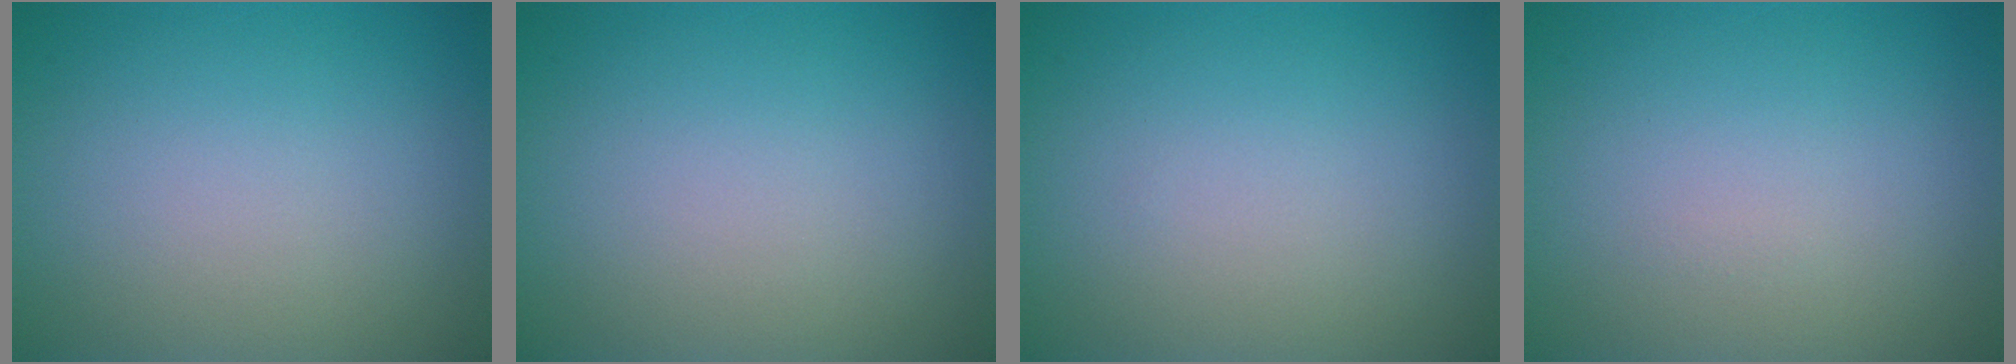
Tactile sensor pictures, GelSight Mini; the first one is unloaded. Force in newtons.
{"total": 0.0}
{"total": 0.0}
{"total": 0.0}